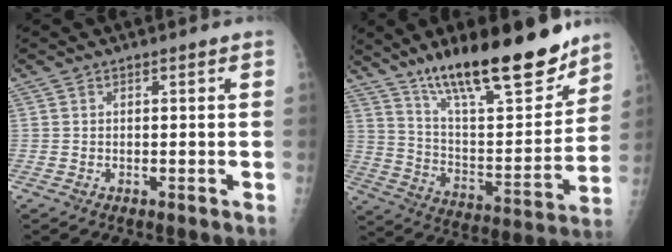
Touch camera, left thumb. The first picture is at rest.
{"total": 24.8, "force": [17.7, 6.6, 16.1], "torque": [-0.223, -0.084, 0.293]}